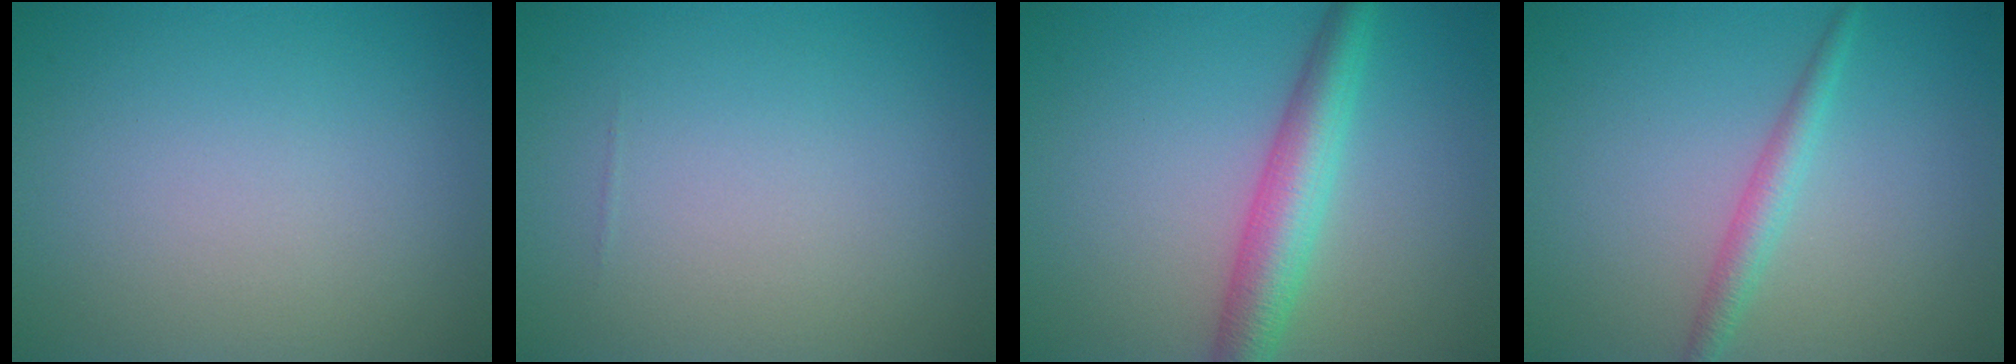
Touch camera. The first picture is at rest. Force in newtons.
{"total": 0.0}
{"total": 4.8, "press": 4.8, "slide": 0.1}
{"total": 2.1, "press": 2.1, "slide": 0.0}